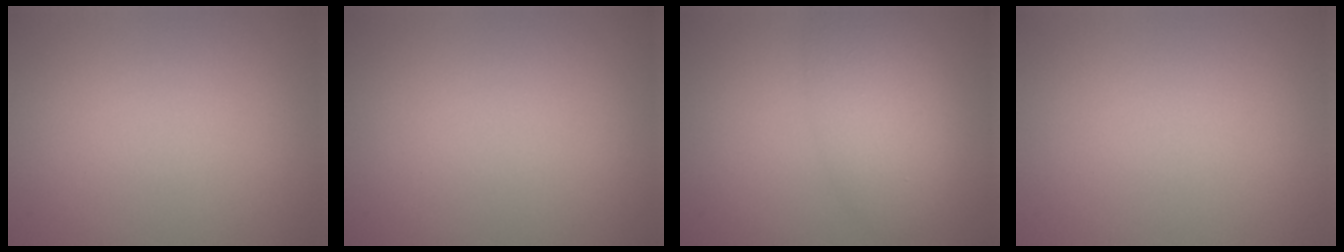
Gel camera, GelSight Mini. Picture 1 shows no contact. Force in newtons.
{"total": 0.0}
{"total": 5.0, "press": 5.0, "slide": 0.3}
{"total": 0.0}